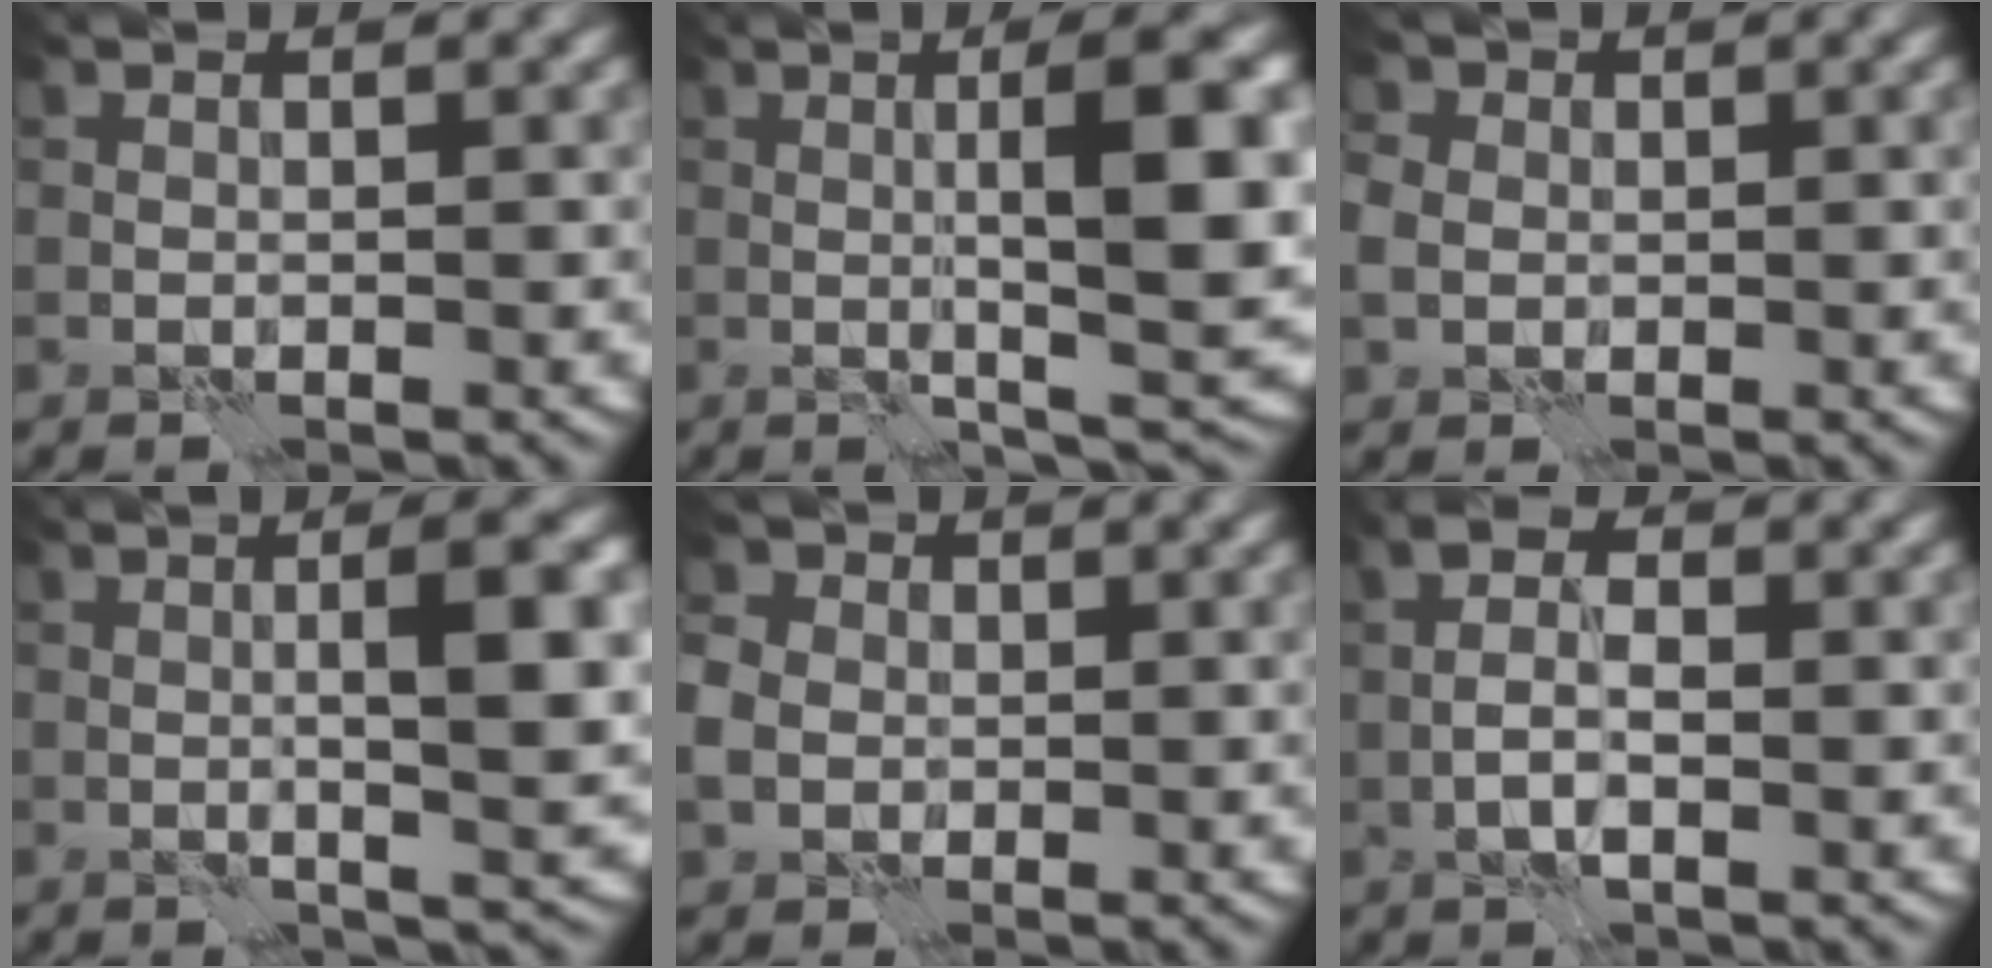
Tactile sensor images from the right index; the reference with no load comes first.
{"total": 9.9, "force": [0.6, 2.2, 9.6], "torque": [-0.121, 0.009, 0.011]}
{"total": 3.1, "force": [0.3, 2.8, 1.3], "torque": [-0.041, 0.009, 0.005]}
{"total": 6.9, "force": [0.4, 1.6, 6.7], "torque": [-0.085, 0.009, 0.004]}
{"total": 4.3, "force": [0.0, 3.8, 1.9], "torque": [-0.054, 0.008, -0.002]}
{"total": 3.4, "force": [-0.5, 1.6, 3.0], "torque": [-0.065, 0.005, -0.015]}